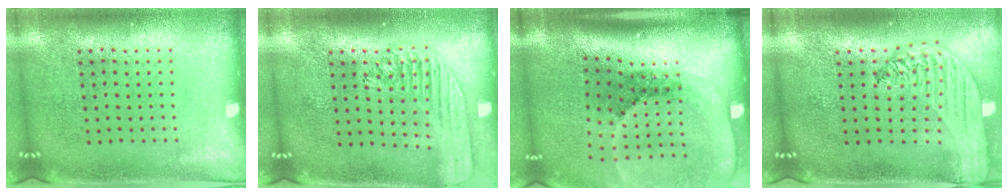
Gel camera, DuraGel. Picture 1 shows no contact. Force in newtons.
{"total": 1.6, "press": 1.4, "slide": 0.6}
{"total": 2.6, "press": 1.9, "slide": 1.8}
{"total": 2.9, "press": 2.3, "slide": 1.8}